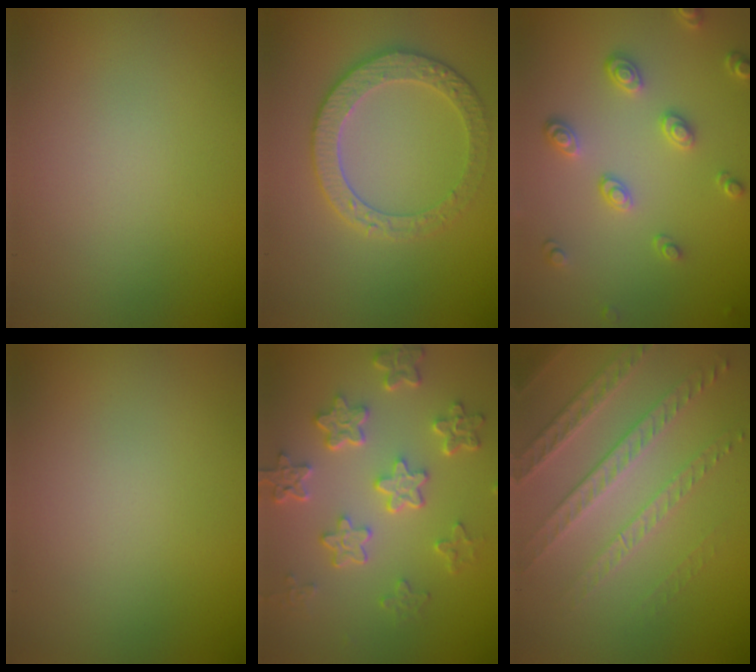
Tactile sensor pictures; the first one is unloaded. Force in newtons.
{"total": 3.8, "press": 3.7, "slide": 0.7}
{"total": 3.6, "press": 2.9, "slide": 2.1}
{"total": 0.0}
{"total": 5.8, "press": 4.4, "slide": 3.8}
{"total": 4.2, "press": 3.8, "slide": 2.0}